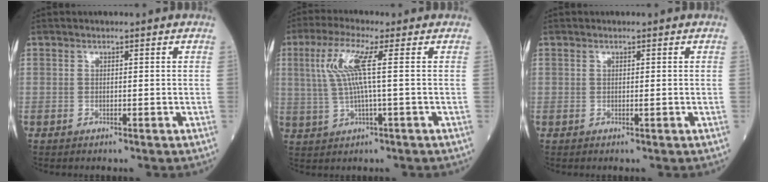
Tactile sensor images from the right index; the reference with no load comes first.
{"total": 7.3, "force": [1.5, 0.0, 7.1], "torque": [-0.159, 0.016, 0.034]}
{"total": 0.0}